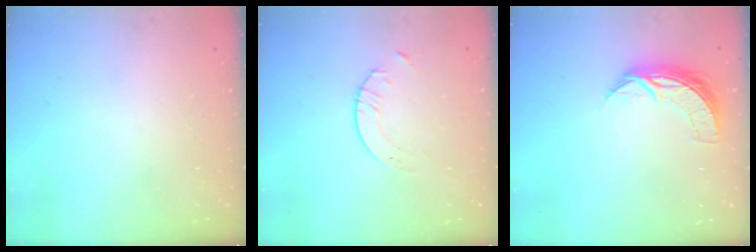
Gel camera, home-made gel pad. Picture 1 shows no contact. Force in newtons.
{"total": 1.7, "press": 1.7, "slide": 0.2}
{"total": 7.1, "press": 7.1, "slide": 0.4}